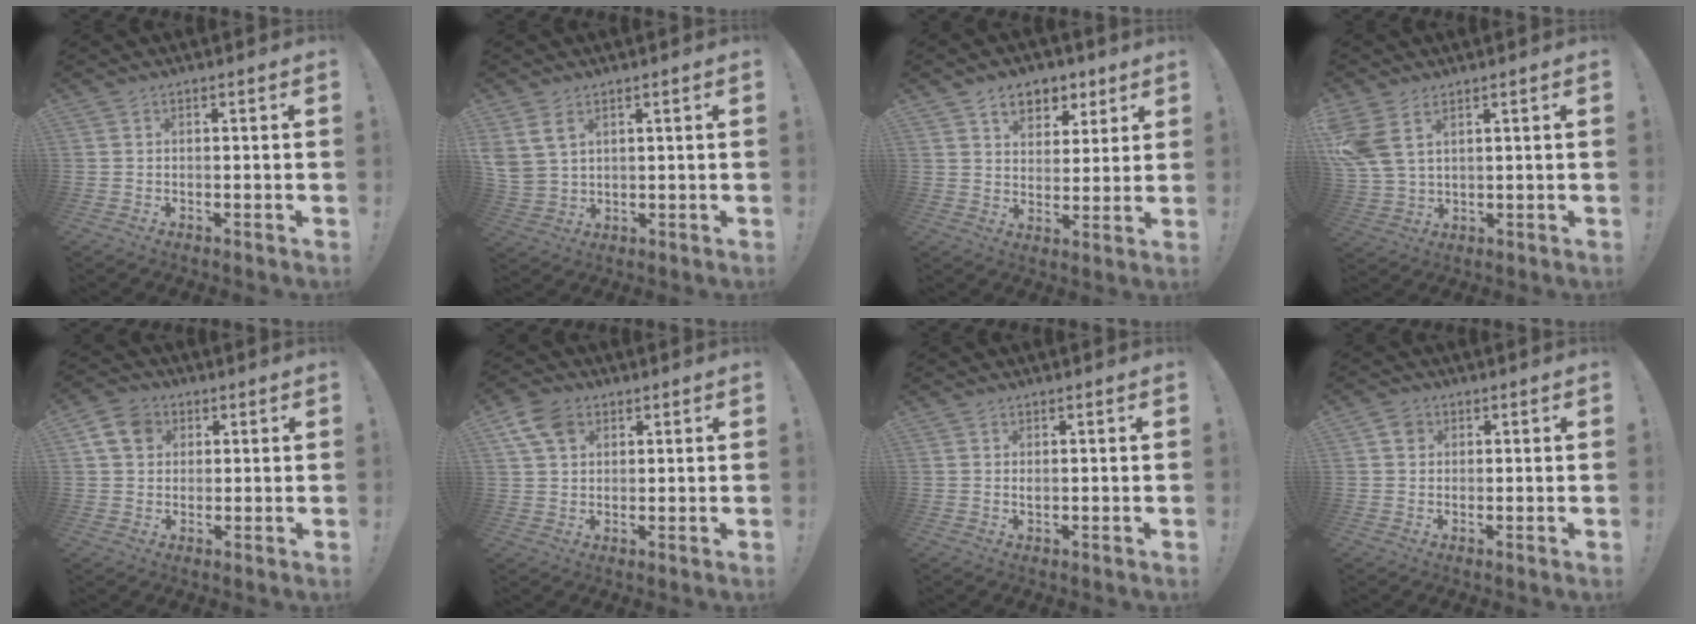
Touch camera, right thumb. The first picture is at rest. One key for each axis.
{"total": 6.9, "fx": 3.8, "fy": 4.2, "fz": 3.9, "tx": -0.072, "ty": -0.011, "tz": 0.075}
{"total": 8.9, "fx": 5.3, "fy": 6.2, "fz": 3.4, "tx": -0.041, "ty": -0.032, "tz": 0.100}
{"total": 8.1, "fx": 4.1, "fy": 4.5, "fz": 5.4, "tx": -0.116, "ty": -0.014, "tz": 0.086}
{"total": 8.3, "fx": 3.1, "fy": 6.7, "fz": 3.9, "tx": -0.065, "ty": 0.001, "tz": 0.065}
{"total": 8.5, "fx": 4.1, "fy": 5.9, "fz": 4.5, "tx": -0.075, "ty": -0.005, "tz": 0.082}
{"total": 0.8, "fx": 0.5, "fy": 0.3, "fz": 0.6, "tx": -0.005, "ty": -0.003, "tz": 0.008}
{"total": 3.2, "fx": 1.2, "fy": 2.8, "fz": 1.0, "tx": -0.009, "ty": 0.002, "tz": 0.022}